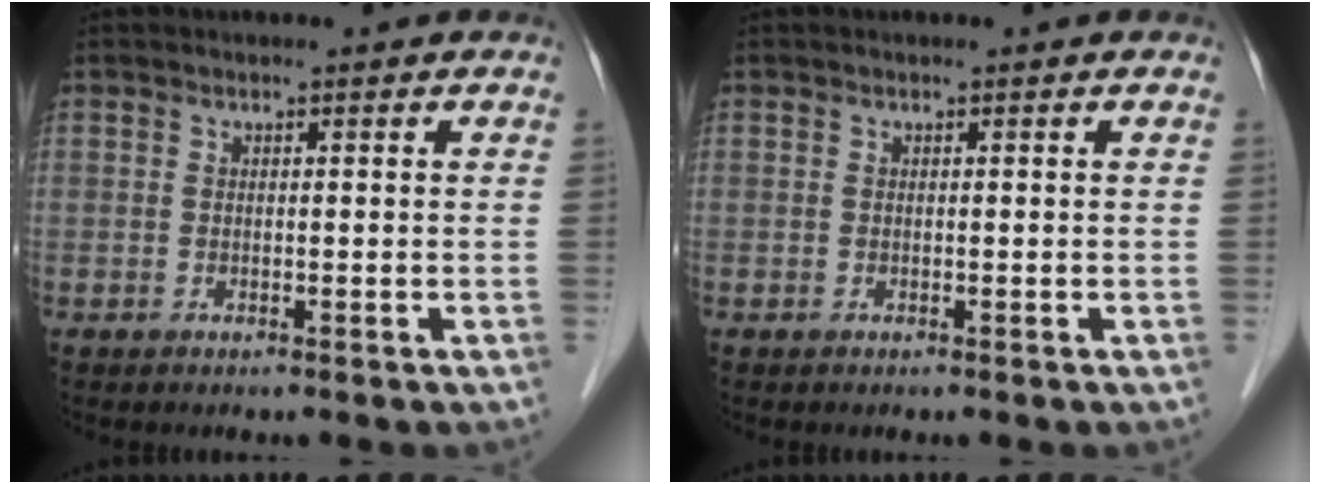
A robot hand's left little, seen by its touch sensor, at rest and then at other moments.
{"total": 0.0}